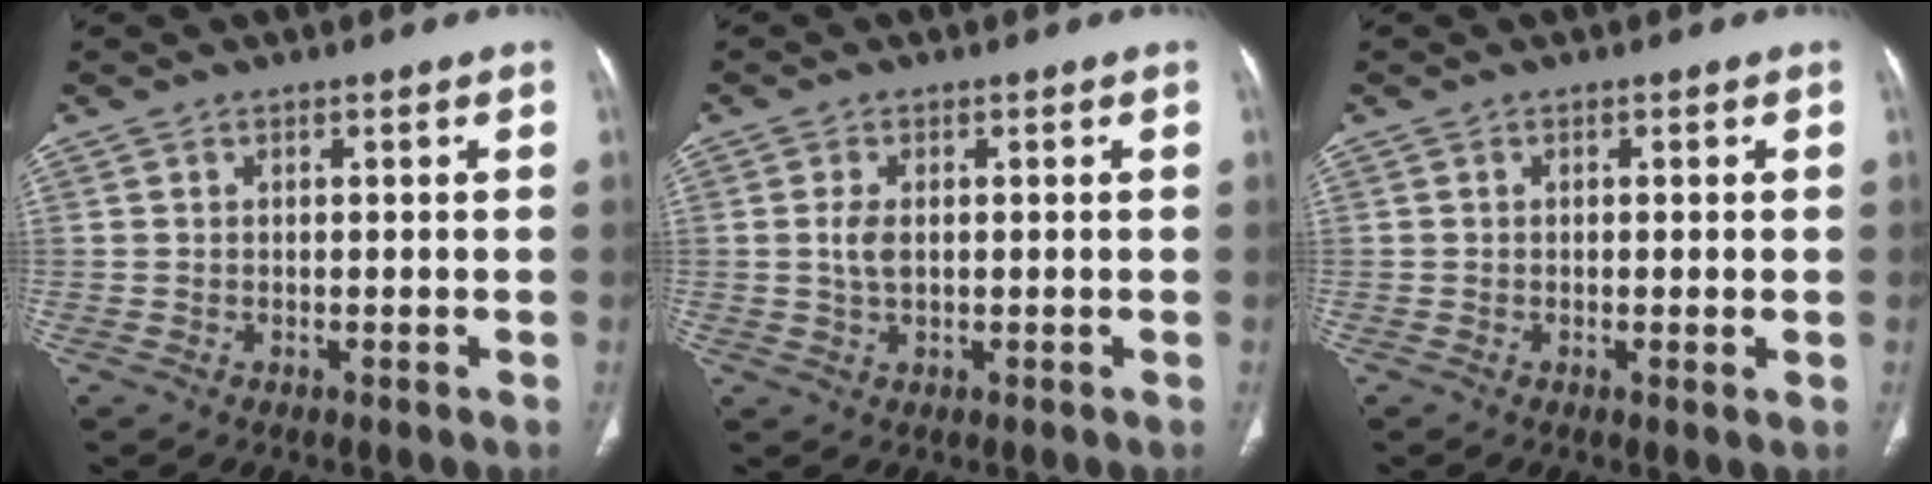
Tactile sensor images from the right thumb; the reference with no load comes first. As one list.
[{"total": 2.9, "force": [0.3, 1.5, 2.4], "torque": [-0.051, -0.004, 0.005]}, {"total": 1.4, "force": [-0.1, 0.0, 1.4], "torque": [-0.027, -0.006, -0.004]}]